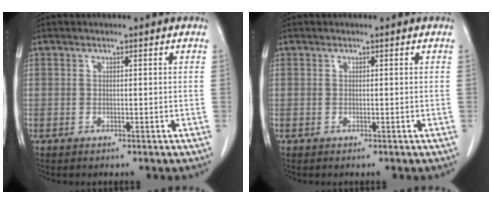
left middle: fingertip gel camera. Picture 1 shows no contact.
{"total": 0.0}